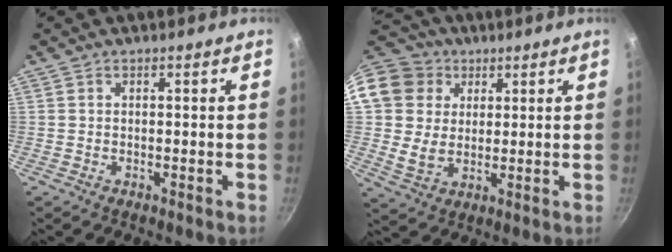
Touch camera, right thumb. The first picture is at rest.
{"total": 15.9, "force": [6.1, 13.2, 6.3], "torque": [-0.123, 0.003, 0.109]}